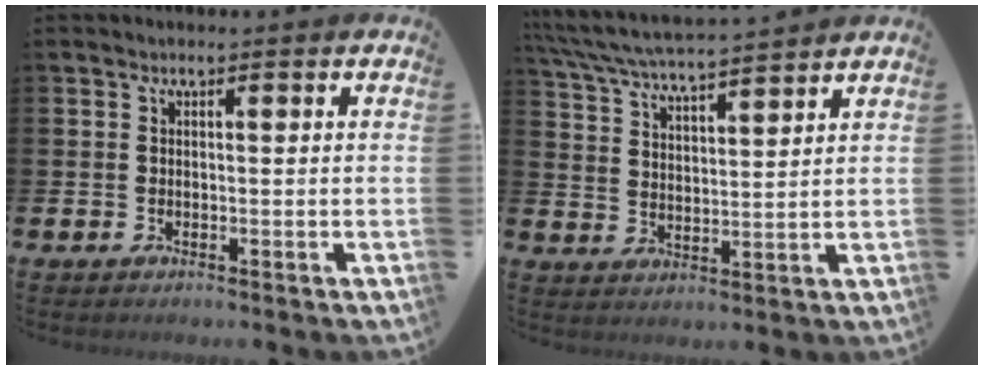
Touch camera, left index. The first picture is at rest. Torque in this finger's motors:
{"motor_torque": [0.26, -0.97, 0.84, 0.21]}